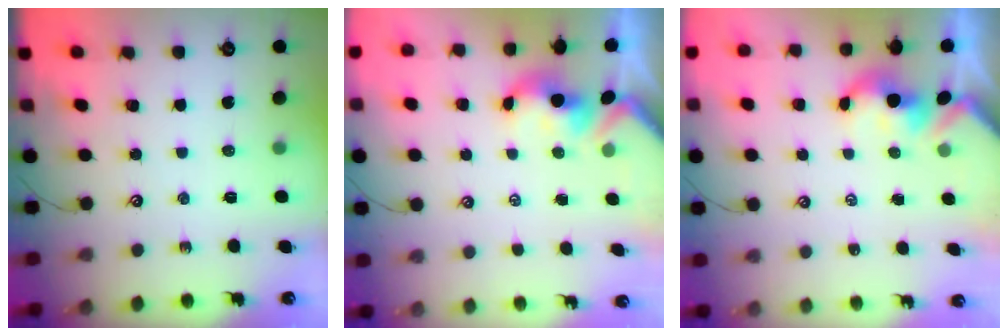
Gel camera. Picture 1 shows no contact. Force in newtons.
{"total": 1.6, "press": 1.5, "slide": 0.7}
{"total": 1.8, "press": 1.8, "slide": 0.1}